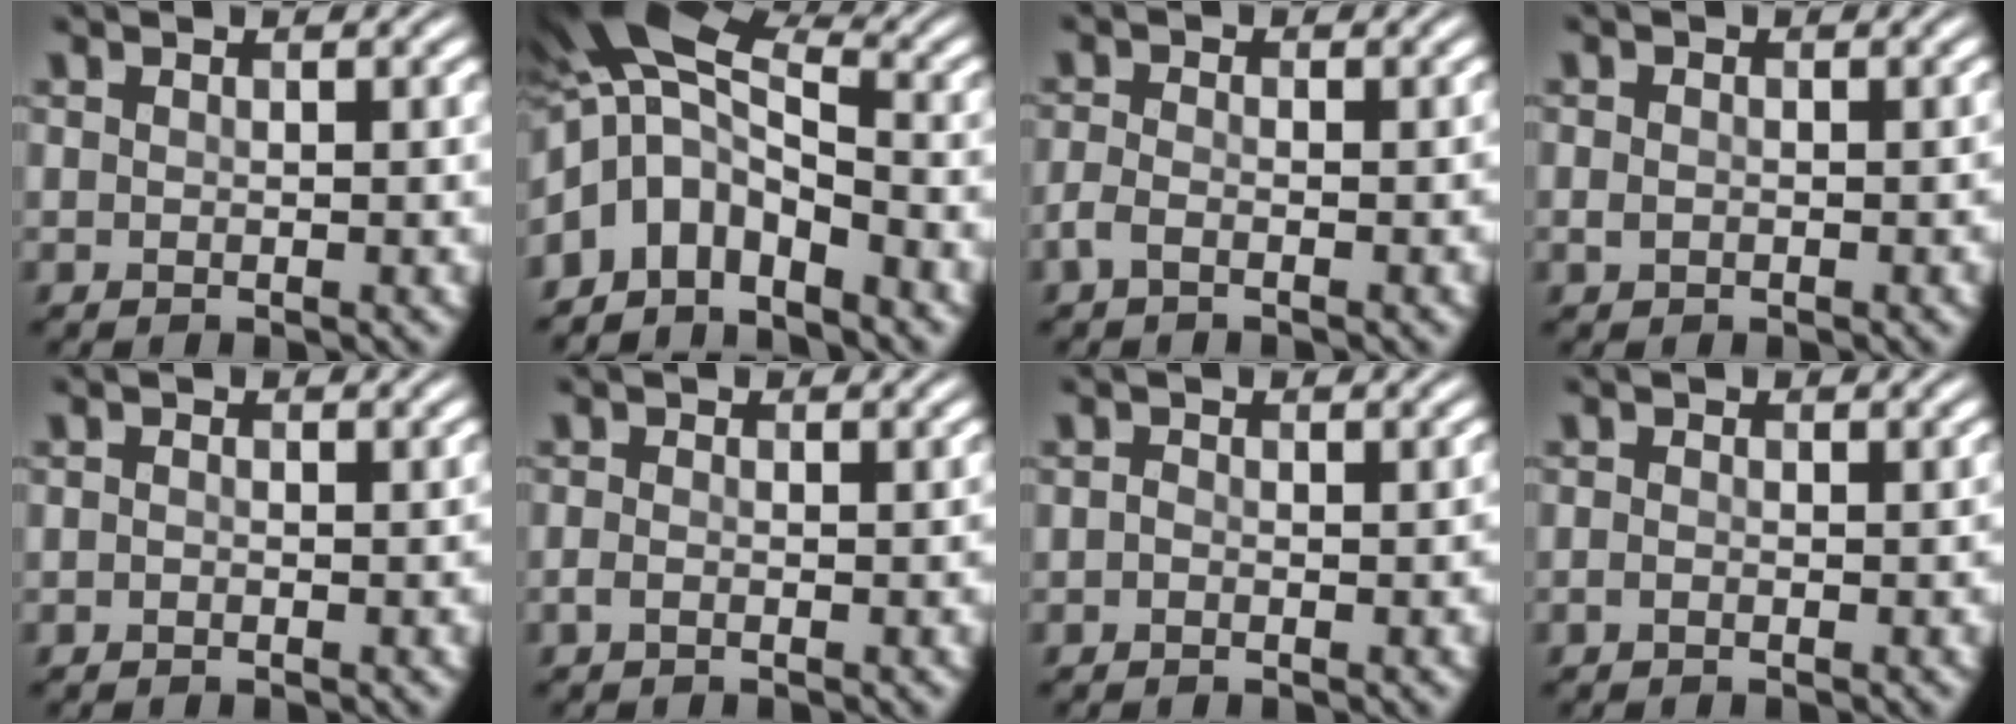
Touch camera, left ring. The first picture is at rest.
{"total": 8.8, "force": [-4.4, 4.9, 5.9], "torque": [-0.117, 0.005, -0.091]}
{"total": 2.6, "force": [-2.3, 0.7, 0.9], "torque": [-0.037, -0.003, -0.056]}
{"total": 1.6, "force": [-0.8, 1.2, 0.6], "torque": [-0.017, -0.005, -0.022]}
{"total": 0.9, "force": [-0.8, 0.3, -0.1], "torque": [-0.003, -0.003, -0.025]}
{"total": 1.6, "force": [-1.5, 0.4, 0.4], "torque": [-0.022, -0.001, -0.037]}
{"total": 1.2, "force": [-1.0, 0.6, -0.1], "torque": [-0.004, -0.001, -0.030]}
{"total": 1.3, "force": [-1.3, 0.1, 0.0], "torque": [-0.010, 0.000, -0.030]}